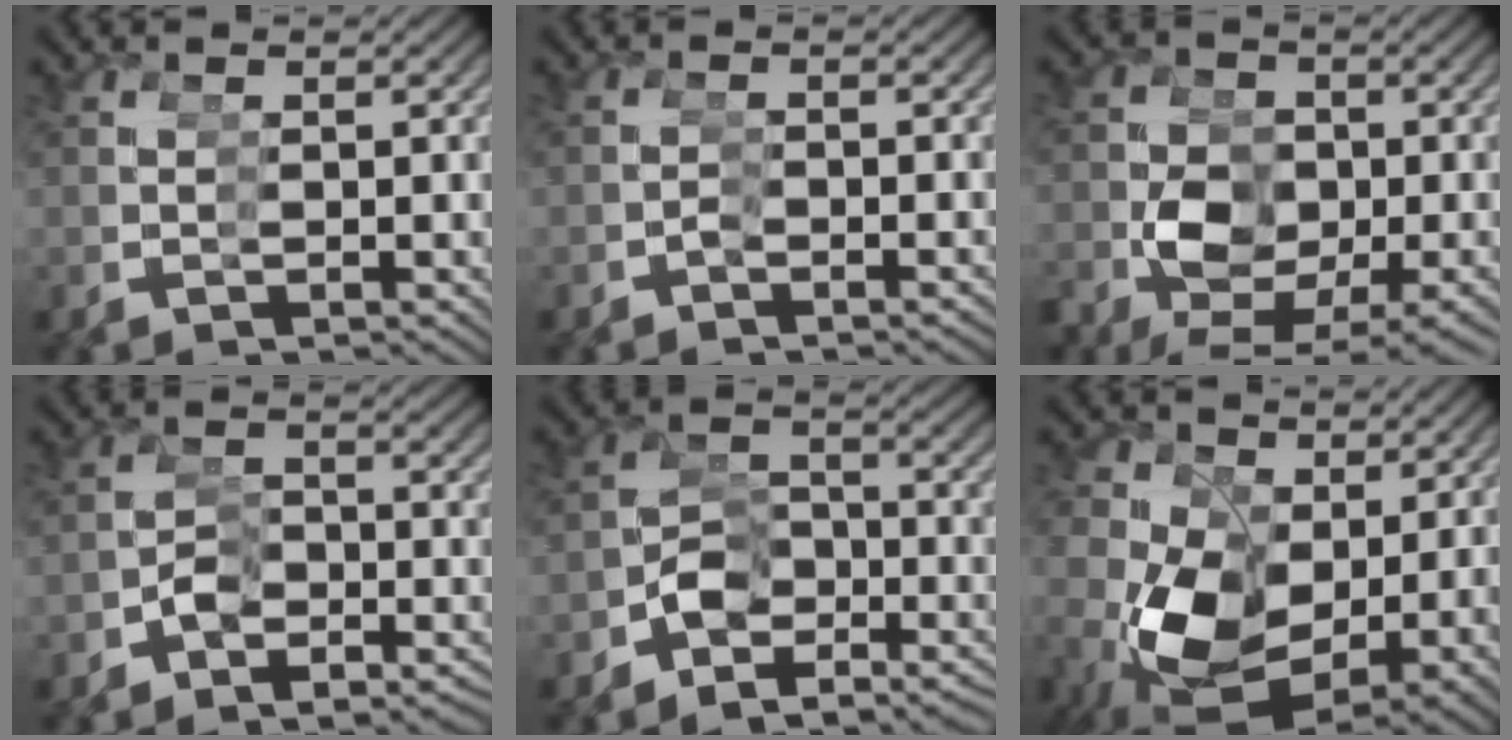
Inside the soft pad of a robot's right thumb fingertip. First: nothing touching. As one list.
[{"total": 1.9, "force": [-1.5, 0.7, -1.0], "torque": [-0.021, -0.007, -0.024]}, {"total": 4.0, "force": [0.1, 3.0, 2.7], "torque": [-0.060, -0.010, 0.008]}, {"total": 3.5, "force": [-2.3, 0.7, -2.5], "torque": [0.026, 0.000, -0.038]}, {"total": 2.0, "force": [-1.7, 0.2, -1.1], "torque": [0.019, 0.005, -0.032]}, {"total": 9.7, "force": [0.1, 6.9, 6.8], "torque": [-0.140, -0.031, 0.019]}]